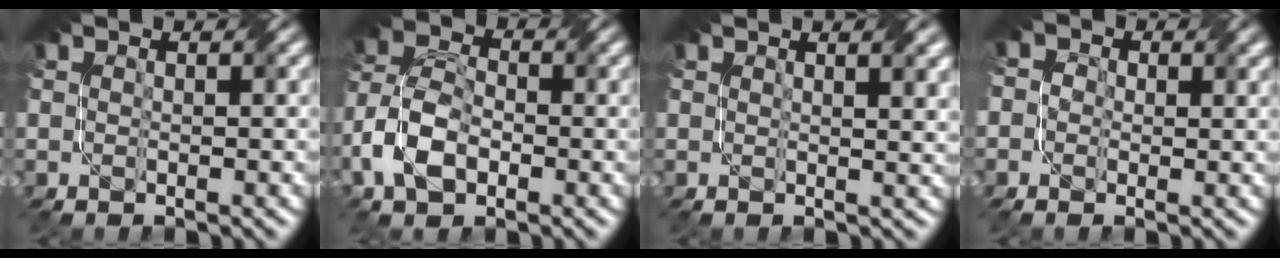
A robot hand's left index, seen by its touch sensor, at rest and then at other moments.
{"total": 5.8, "force": [-2.5, 3.5, 3.8], "torque": [-0.083, 0.009, -0.054]}
{"total": 3.7, "force": [2.1, 1.2, 2.7], "torque": [-0.020, 0.006, 0.022]}
{"total": 3.1, "force": [0.6, 2.7, 1.5], "torque": [-0.022, 0.007, -0.017]}